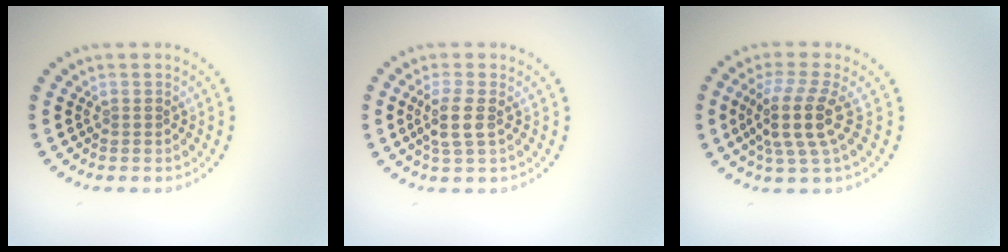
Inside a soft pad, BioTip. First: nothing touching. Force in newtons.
{"total": 2.4, "press": 2.0, "slide": 1.3}
{"total": 4.2, "press": 3.3, "slide": 2.7}